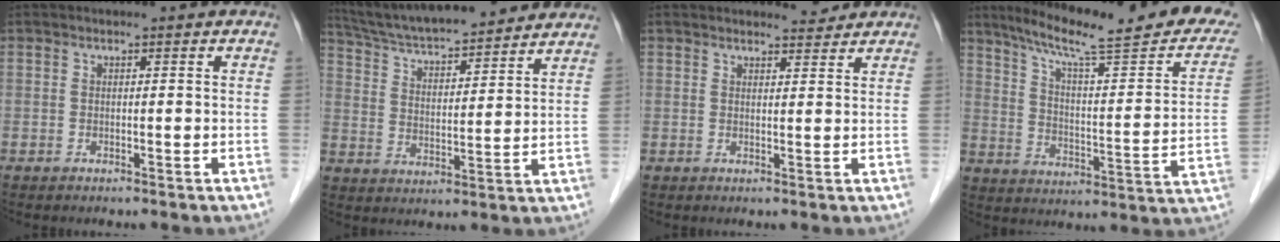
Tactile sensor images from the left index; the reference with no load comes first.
{"total": 19.8, "force": [17.8, 2.8, 8.2], "torque": [-0.137, 0.031, 0.272]}
{"total": 2.5, "force": [2.4, 0.4, 0.0], "torque": [-0.004, -0.005, 0.032]}
{"total": 24.7, "force": [19.9, 2.6, 14.4], "torque": [-0.209, -0.025, 0.266]}